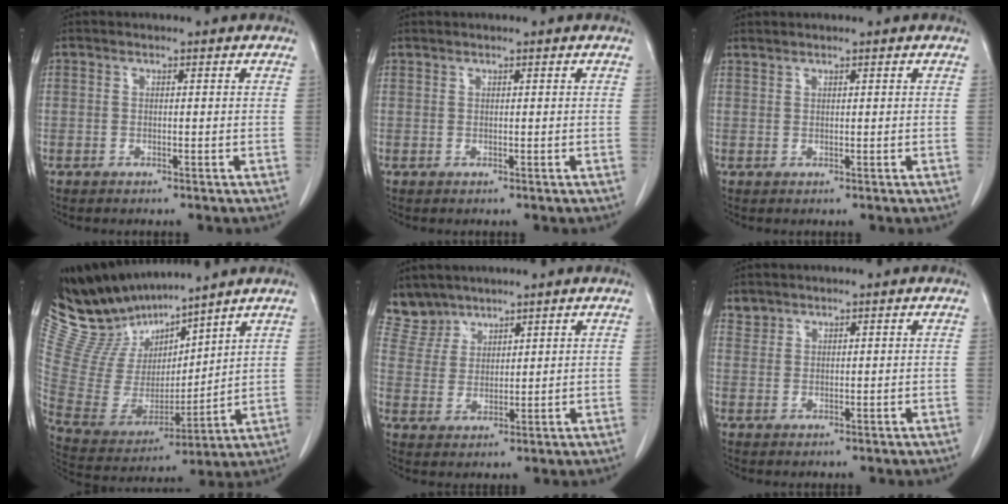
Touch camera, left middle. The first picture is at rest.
{"total": 0.0}
{"total": 0.7, "force": [0.7, 0.0, 0.0], "torque": [-0.004, 0.000, 0.017]}
{"total": 14.0, "force": [13.2, 2.8, 3.9], "torque": [-0.097, -0.003, 0.269]}
{"total": 5.1, "force": [4.7, 1.9, -0.4], "torque": [0.005, 0.005, 0.106]}
{"total": 1.5, "force": [1.4, 0.6, -0.3], "torque": [0.008, 0.004, 0.026]}